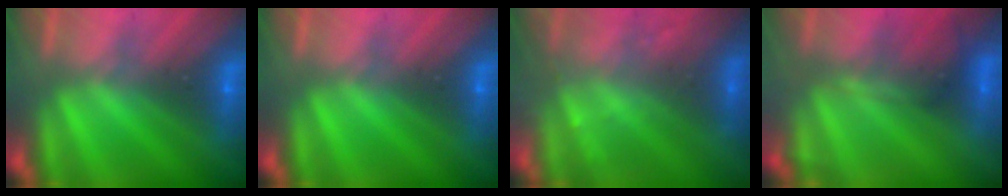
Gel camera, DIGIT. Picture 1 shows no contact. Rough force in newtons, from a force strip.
{"total": 0.0}
{"total": 2.3}
{"total": 4.8}